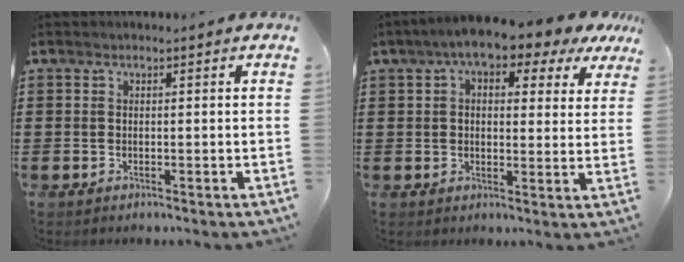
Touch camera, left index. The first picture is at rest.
{"total": 6.9, "force": [5.0, 2.1, 4.3], "torque": [-0.077, -0.014, 0.081]}